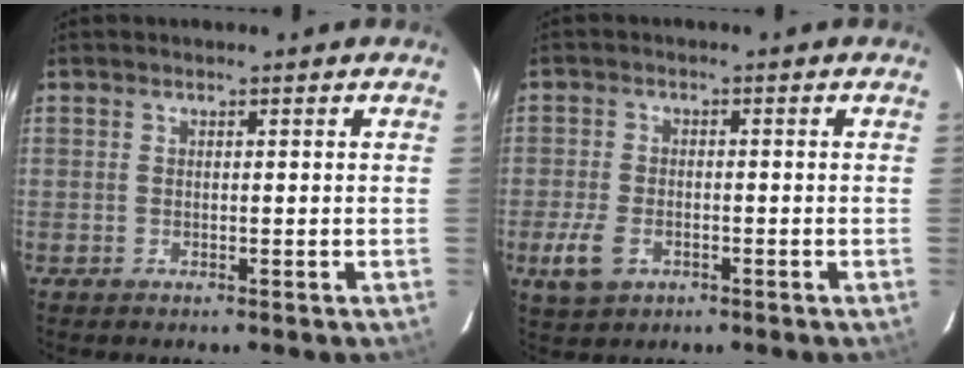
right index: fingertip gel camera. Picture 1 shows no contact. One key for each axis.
{"total": 6.1, "fx": -2.6, "fy": 4.0, "fz": 3.7, "tx": -0.095, "ty": -0.009, "tz": -0.045}